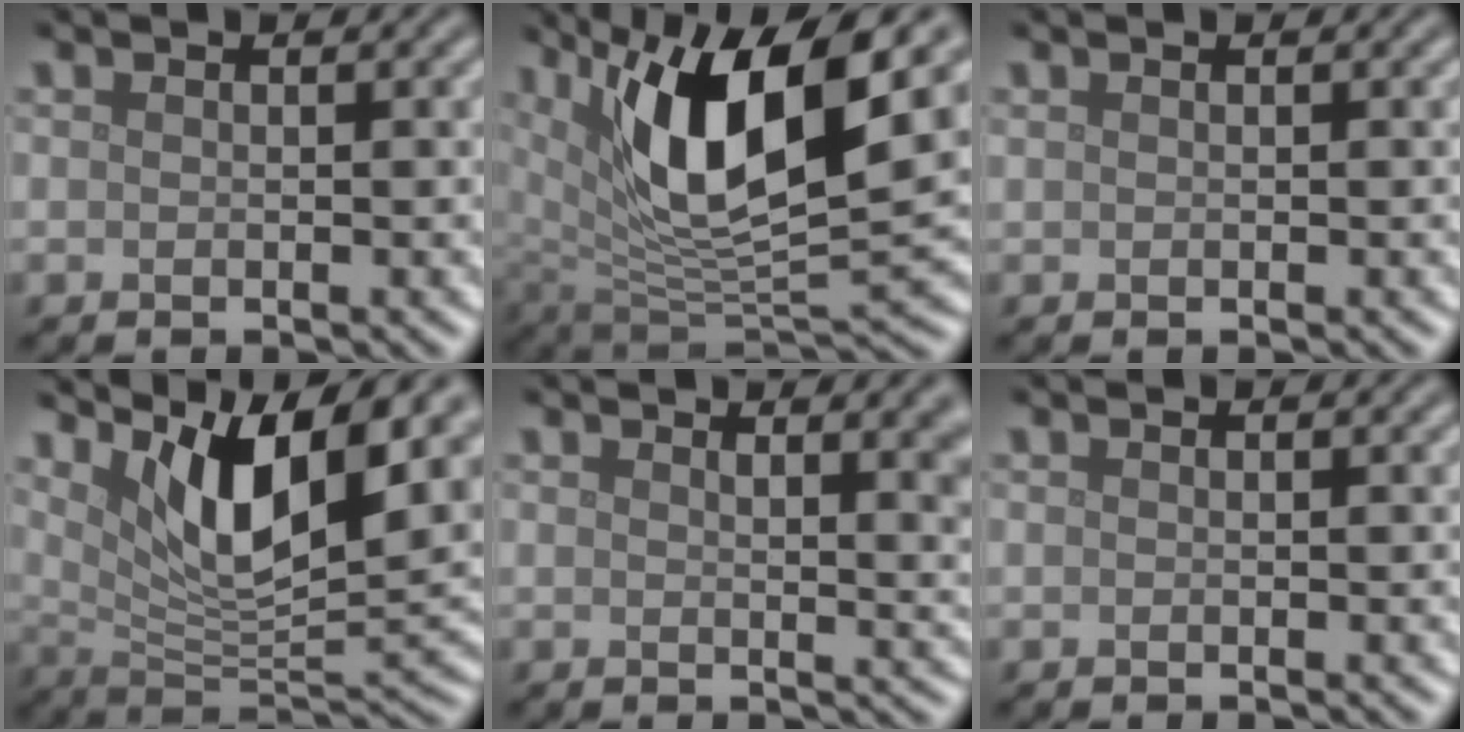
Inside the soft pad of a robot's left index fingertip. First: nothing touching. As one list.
[{"total": 12.3, "force": [4.4, 4.3, 10.6], "torque": [-0.189, -0.011, 0.084]}, {"total": 0.0}, {"total": 11.5, "force": [5.8, 3.7, 9.2], "torque": [-0.142, -0.008, 0.101]}, {"total": 4.3, "force": [2.2, 1.7, 3.3], "torque": [-0.020, 0.005, 0.028]}, {"total": 0.0}]